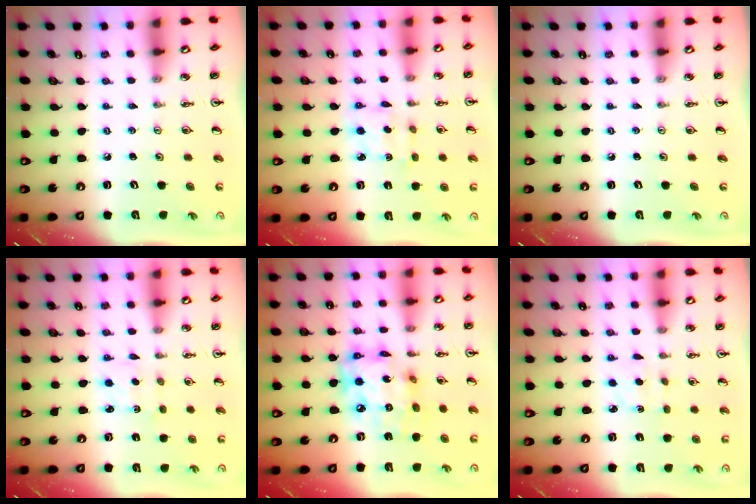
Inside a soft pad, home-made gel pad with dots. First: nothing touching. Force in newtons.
{"total": 3.3, "press": 3.2, "slide": 0.6}
{"total": 0.0}
{"total": 2.1, "press": 2.0, "slide": 0.6}
{"total": 16.0, "press": 15.9, "slide": 1.8}
{"total": 2.2, "press": 2.1, "slide": 0.6}